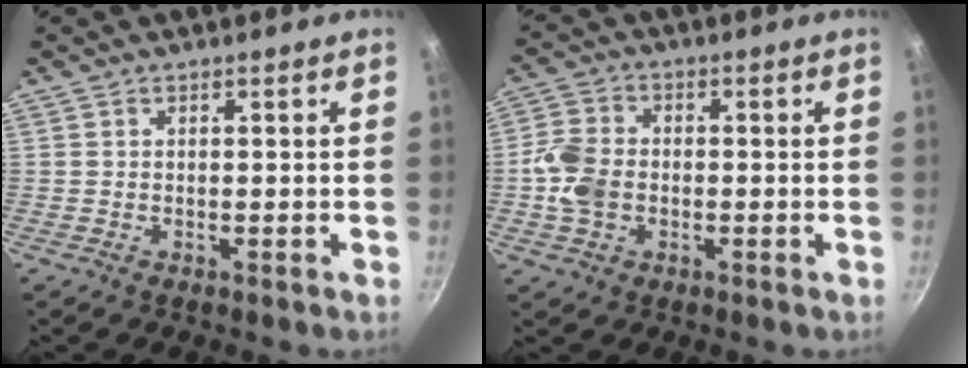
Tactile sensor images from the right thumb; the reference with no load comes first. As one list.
[{"total": 7.5, "force": [-1.3, 5.7, 4.7], "torque": [-0.086, 0.014, -0.035]}]